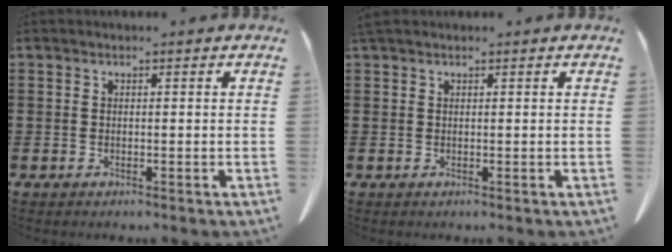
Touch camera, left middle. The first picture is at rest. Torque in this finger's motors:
{"motor_torque": [0.39, 0.28, 0.30, 0.12]}